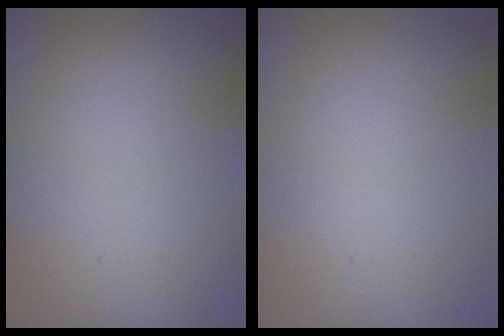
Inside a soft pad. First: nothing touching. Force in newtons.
{"total": 0.6, "press": 0.6, "slide": 0.1}